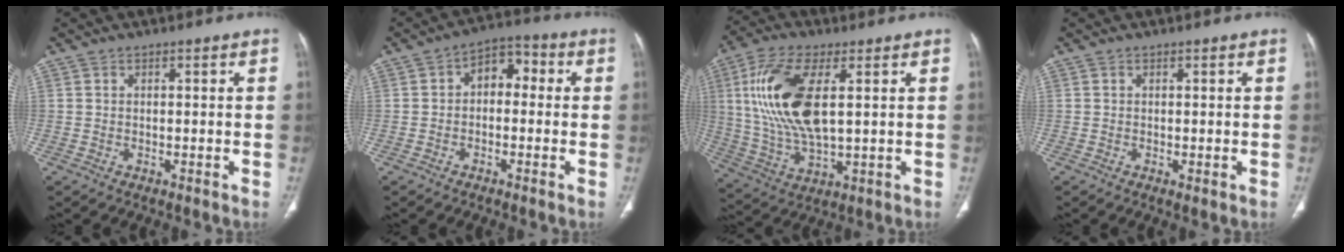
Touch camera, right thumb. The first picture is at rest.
{"total": 6.4, "force": [0.1, 4.4, 4.7], "torque": [-0.041, 0.030, -0.014]}
{"total": 17.1, "force": [3.5, 7.4, 15.1], "torque": [-0.318, -0.010, 0.073]}
{"total": 0.8, "force": [-0.1, 0.2, 0.8], "torque": [-0.015, -0.005, -0.001]}